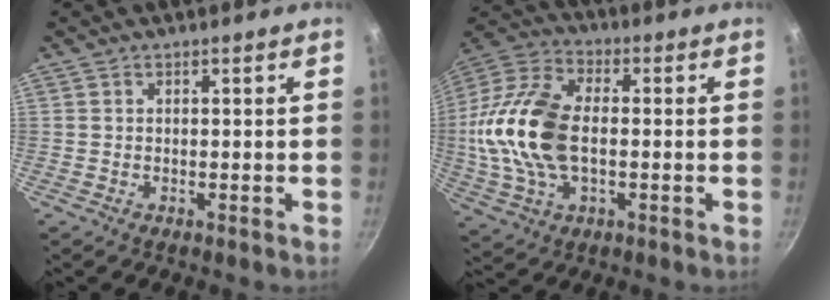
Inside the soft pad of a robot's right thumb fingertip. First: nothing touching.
{"total": 19.7, "force": [-0.7, 11.8, 15.8], "torque": [-0.312, 0.029, -0.022]}